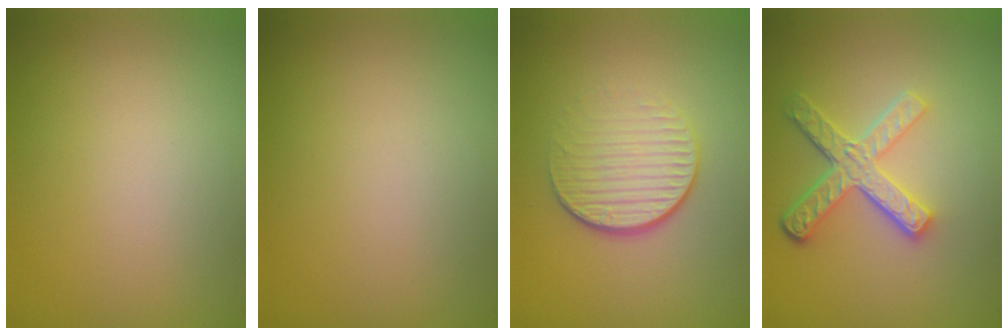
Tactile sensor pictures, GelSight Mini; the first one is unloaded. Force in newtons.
{"total": 0.0}
{"total": 4.2, "press": 2.6, "slide": 3.3}
{"total": 4.7, "press": 3.4, "slide": 3.2}